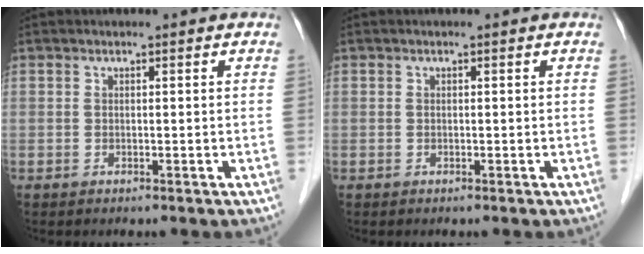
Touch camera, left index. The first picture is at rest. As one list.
[{"total": 0.0}]